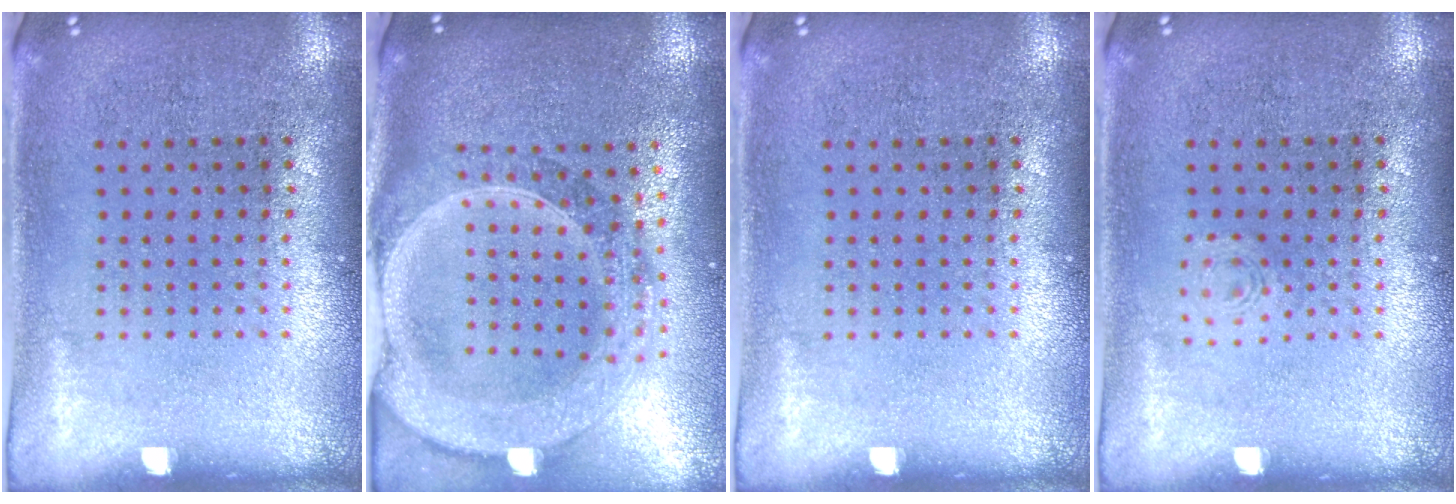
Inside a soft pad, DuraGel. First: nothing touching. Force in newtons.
{"total": 2.7, "press": 2.4, "slide": 1.4}
{"total": 0.0}
{"total": 0.6, "press": 0.6, "slide": 0.1}